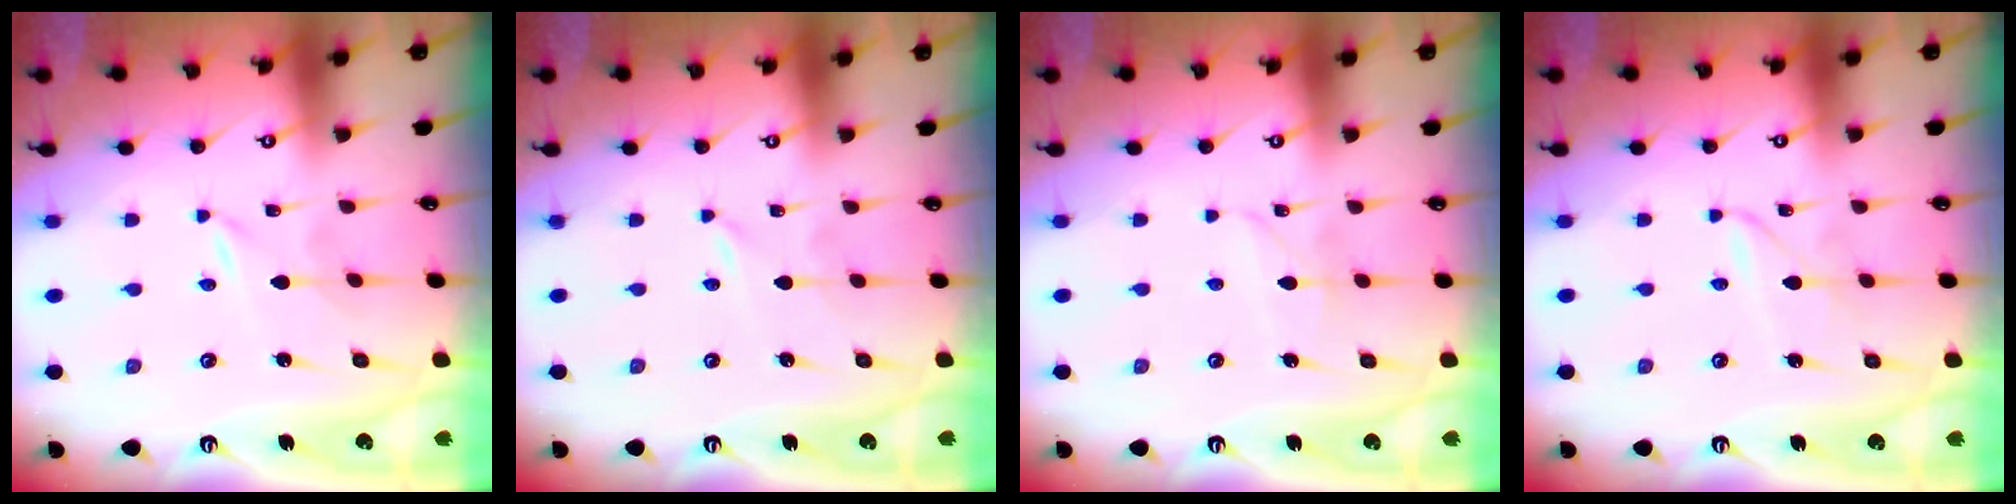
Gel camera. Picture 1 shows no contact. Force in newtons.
{"total": 0.0}
{"total": 2.6, "press": 2.6, "slide": 0.3}
{"total": 1.9, "press": 1.8, "slide": 0.3}